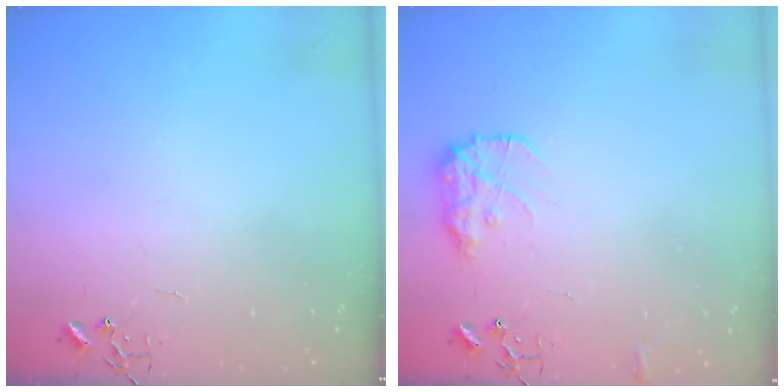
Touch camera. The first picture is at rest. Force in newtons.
{"total": 10.8, "press": 10.8, "slide": 0.4}